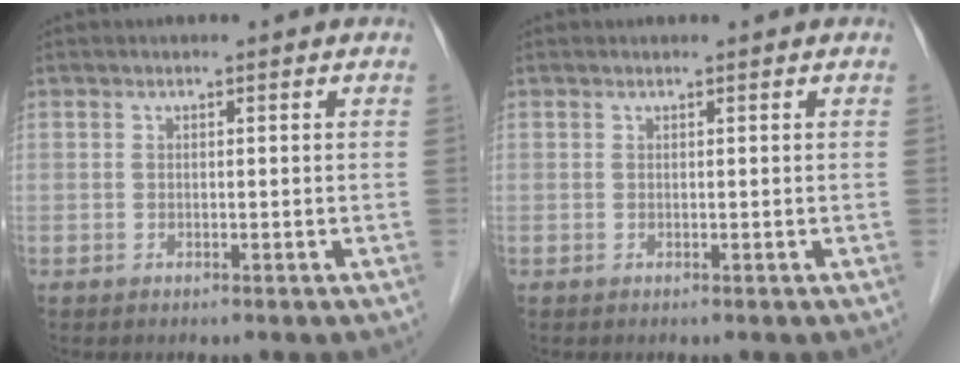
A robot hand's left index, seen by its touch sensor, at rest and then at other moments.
{"total": 0.0}